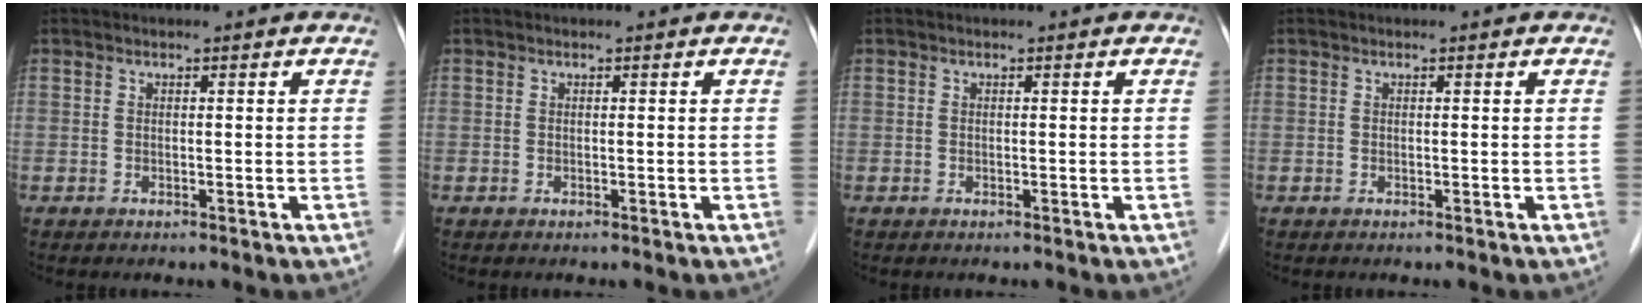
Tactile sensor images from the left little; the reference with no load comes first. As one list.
[{"total": 0.0}, {"total": 0.0}, {"total": 0.0}]